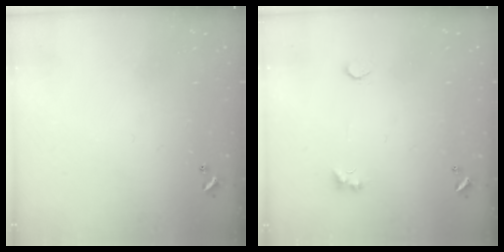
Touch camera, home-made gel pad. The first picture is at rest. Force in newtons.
{"total": 1.4, "press": 1.1, "slide": 0.9}